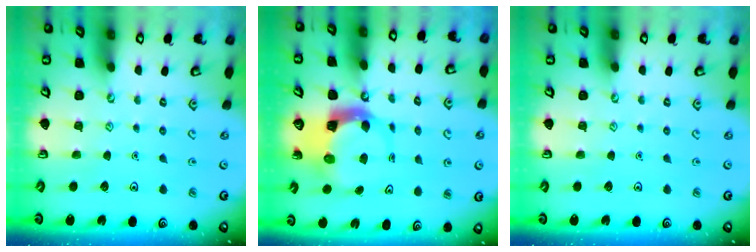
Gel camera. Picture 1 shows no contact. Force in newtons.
{"total": 6.1, "press": 6.0, "slide": 0.9}
{"total": 0.0}